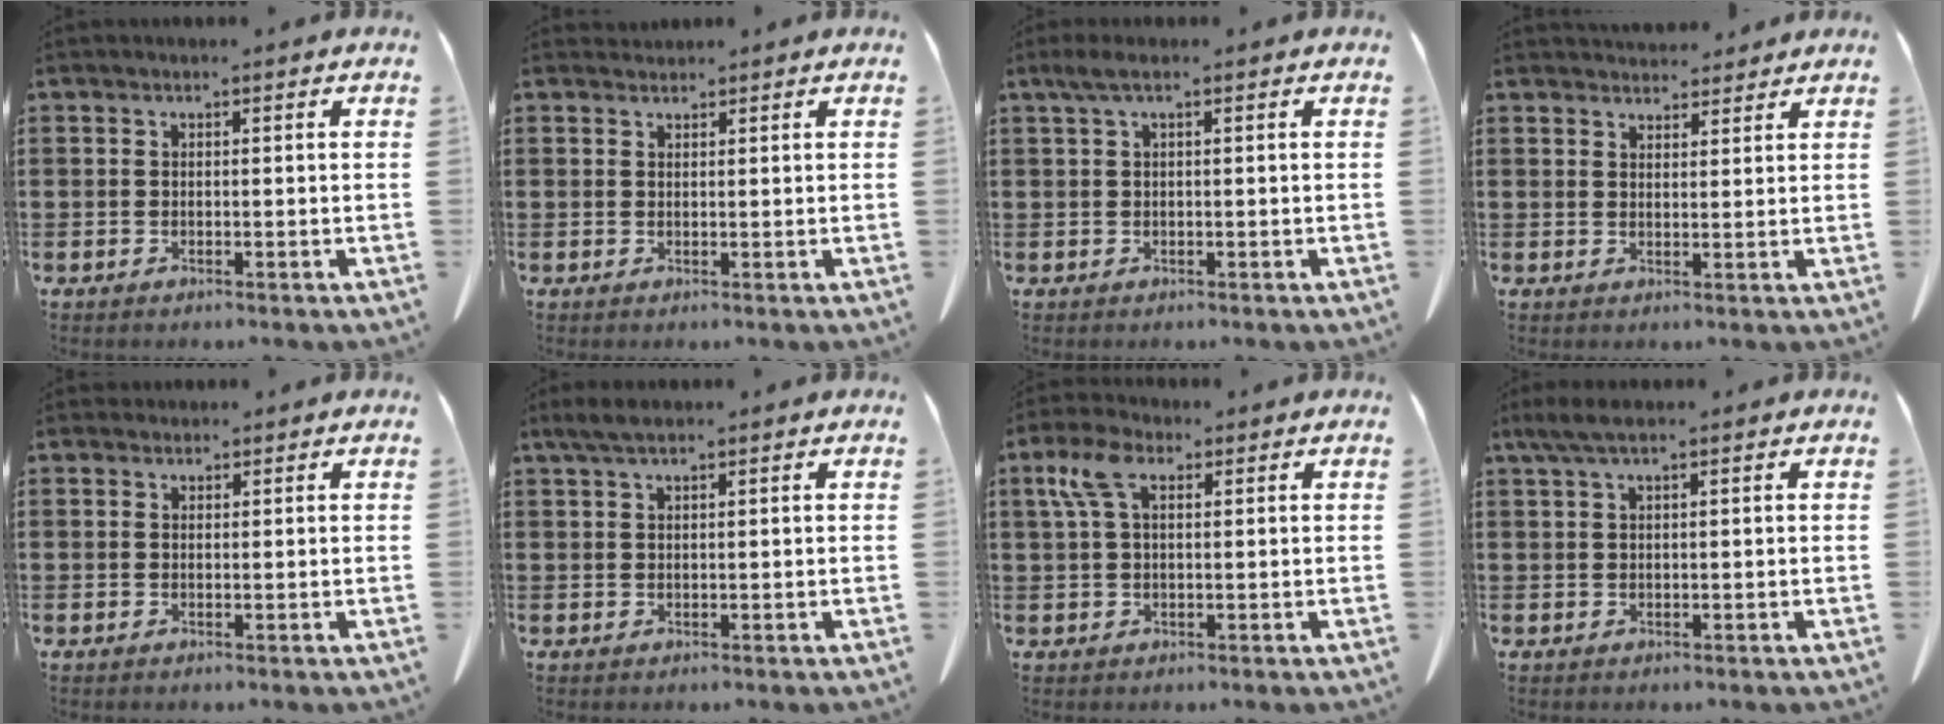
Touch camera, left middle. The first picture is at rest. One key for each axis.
{"total": 1.0, "fx": 0.9, "fy": 0.3, "fz": -0.1, "tx": -0.001, "ty": 0.000, "tz": 0.019}
{"total": 1.8, "fx": 0.2, "fy": 0.3, "fz": 1.7, "tx": -0.033, "ty": 0.000, "tz": 0.004}
{"total": 3.0, "fx": 3.0, "fy": 0.7, "fz": 0.0, "tx": -0.007, "ty": -0.008, "tz": 0.056}
{"total": 0.9, "fx": 0.8, "fy": 0.5, "fz": 0.0, "tx": 0.006, "ty": -0.001, "tz": 0.014}
{"total": 2.4, "fx": 1.5, "fy": 0.5, "fz": 1.8, "tx": -0.038, "ty": 0.002, "tz": 0.027}
{"total": 5.4, "fx": 2.2, "fy": 2.4, "fz": 4.3, "tx": -0.108, "ty": 0.003, "tz": 0.033}
{"total": 2.5, "fx": 1.4, "fy": 0.4, "fz": 2.0, "tx": -0.042, "ty": 0.002, "tz": 0.025}